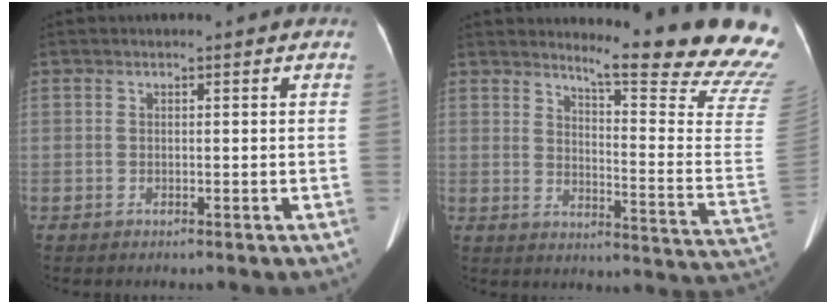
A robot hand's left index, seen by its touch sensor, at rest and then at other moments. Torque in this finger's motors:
{"motor_torque": [1.40, -0.74, 0.08, 0.00]}